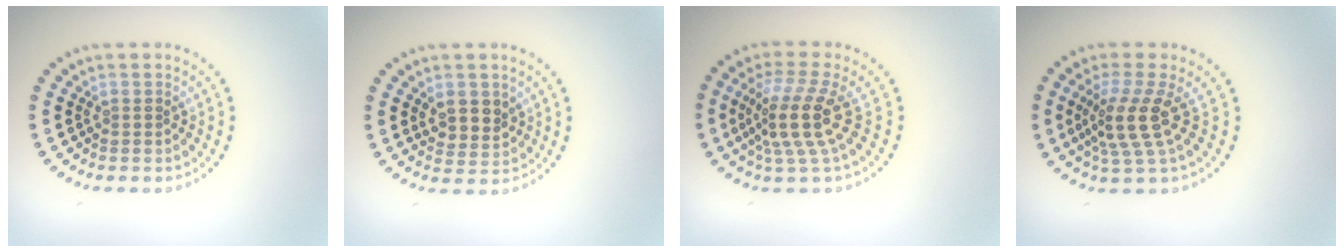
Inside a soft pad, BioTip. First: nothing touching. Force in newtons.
{"total": 2.7, "press": 2.5, "slide": 1.0}
{"total": 4.7, "press": 3.5, "slide": 3.1}
{"total": 4.0, "press": 2.9, "slide": 2.7}